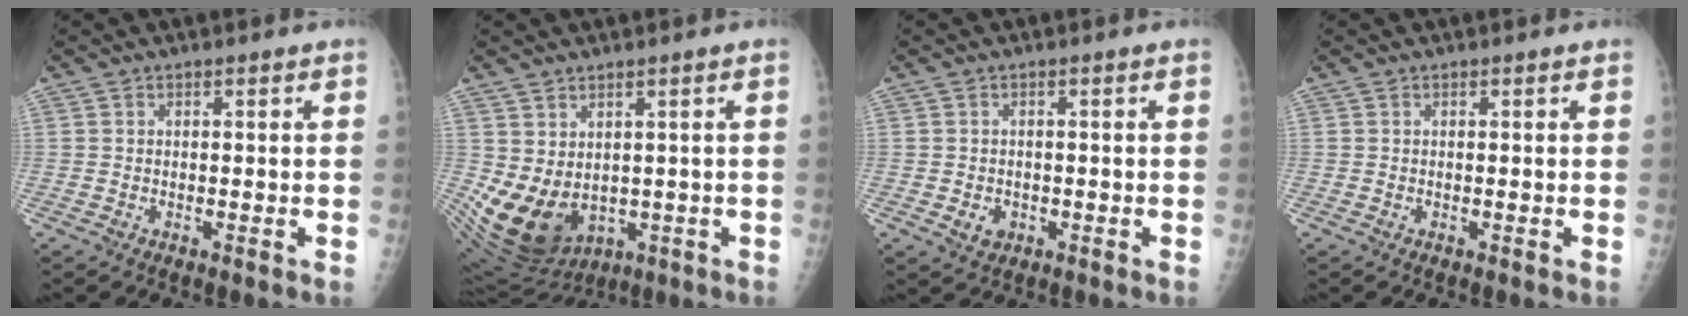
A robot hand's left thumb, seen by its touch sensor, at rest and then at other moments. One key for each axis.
{"total": 13.5, "fx": -0.2, "fy": 9.7, "fz": 9.3, "tx": -0.174, "ty": -0.019, "tz": 0.036}
{"total": 2.6, "fx": -0.6, "fy": 2.2, "fz": 1.2, "tx": -0.010, "ty": 0.001, "tz": 0.000}
{"total": 0.0}